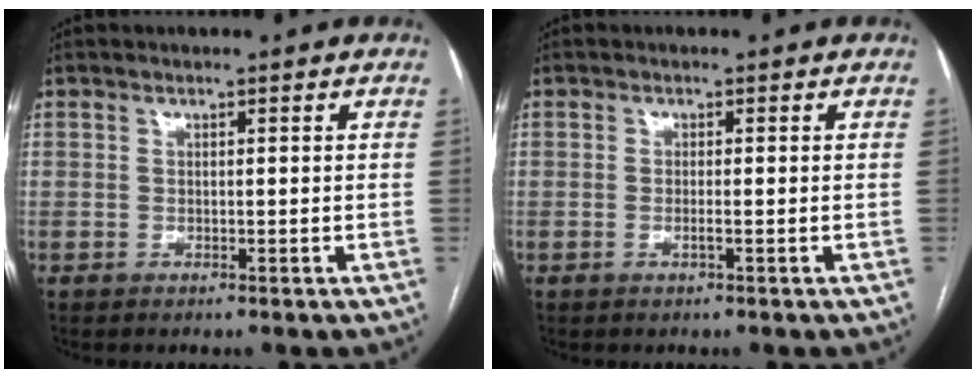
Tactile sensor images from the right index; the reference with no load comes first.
{"total": 0.9, "force": [-0.4, -0.1, 0.8], "torque": [-0.017, -0.001, -0.006]}